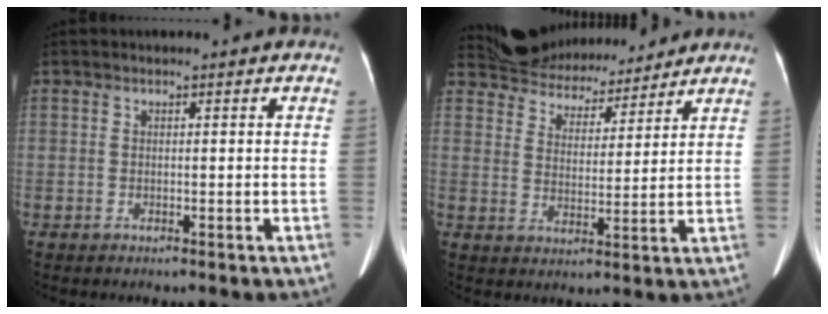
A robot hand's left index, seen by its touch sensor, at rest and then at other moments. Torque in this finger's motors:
{"motor_torque": [-0.01, -0.01, -0.15, -0.21]}